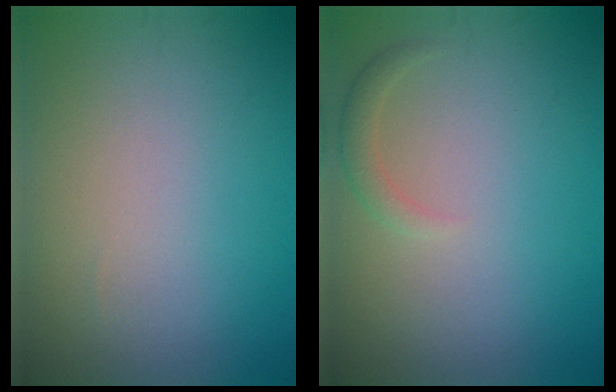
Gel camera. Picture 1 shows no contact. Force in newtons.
{"total": 1.3, "press": 1.3, "slide": 0.1}